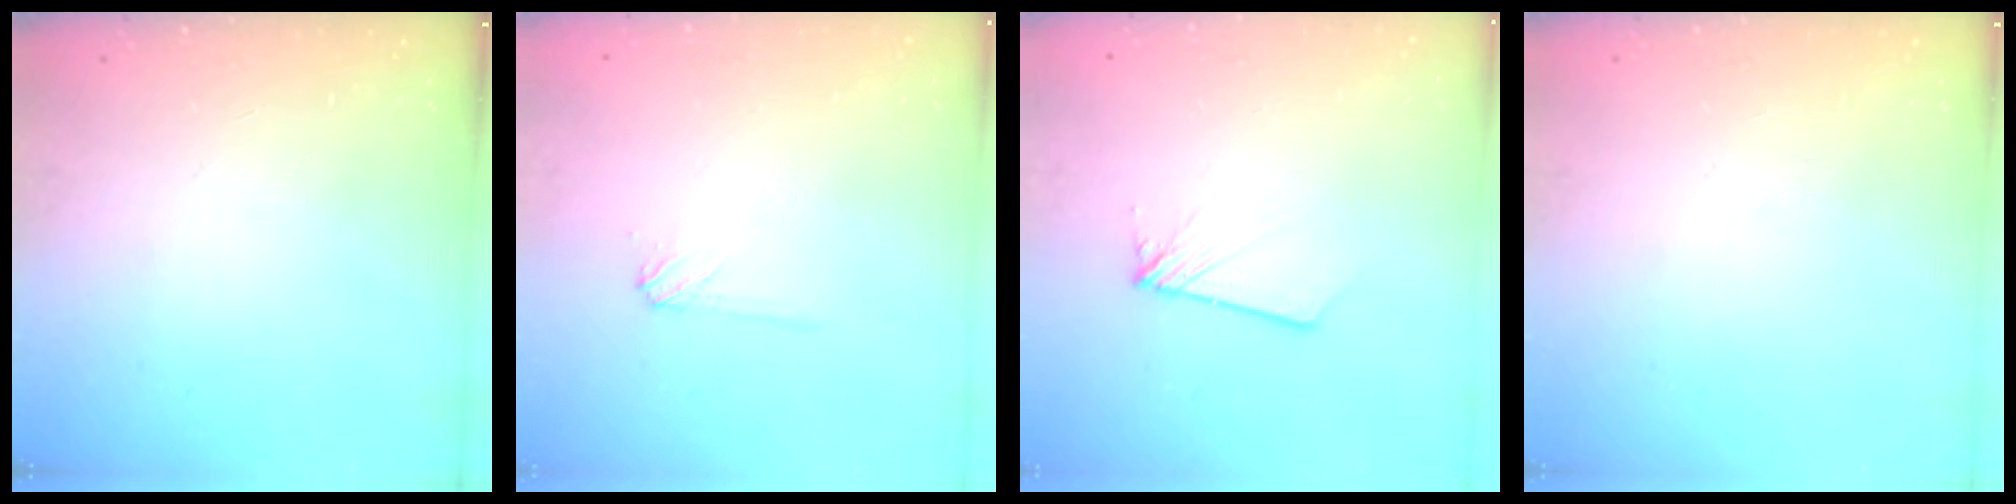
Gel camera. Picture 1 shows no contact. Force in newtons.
{"total": 4.3, "press": 4.2, "slide": 0.8}
{"total": 1.8, "press": 1.8, "slide": 0.1}
{"total": 0.0}